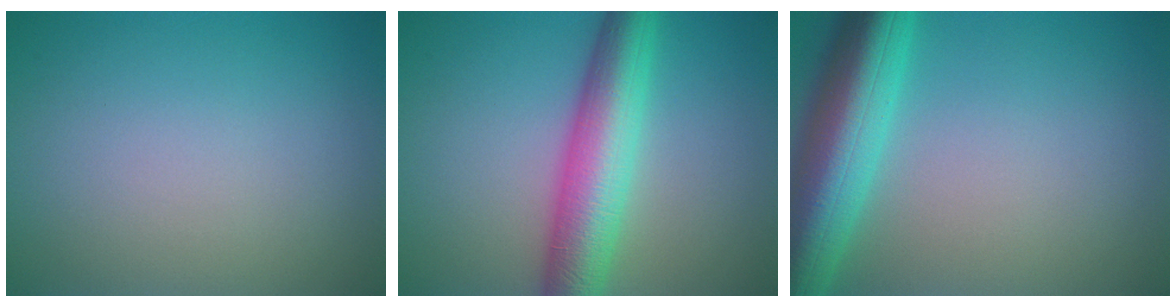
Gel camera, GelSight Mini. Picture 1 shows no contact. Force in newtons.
{"total": 7.6, "press": 7.6, "slide": 0.1}
{"total": 9.4, "press": 9.4, "slide": 0.5}